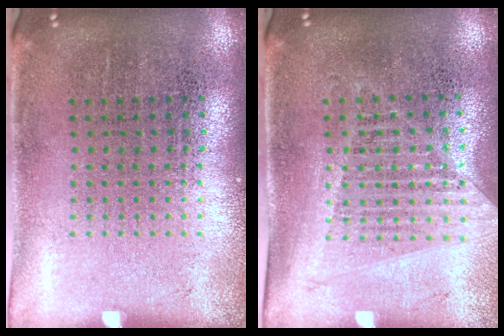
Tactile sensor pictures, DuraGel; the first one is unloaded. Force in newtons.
{"total": 1.2, "press": 1.1, "slide": 0.5}